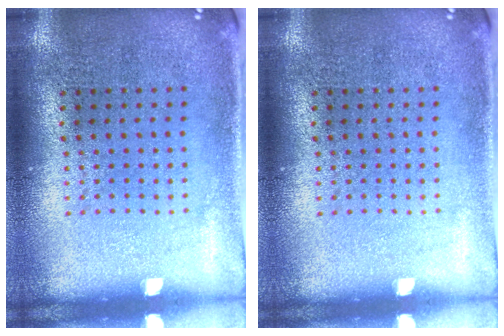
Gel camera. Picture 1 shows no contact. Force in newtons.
{"total": 0.0}